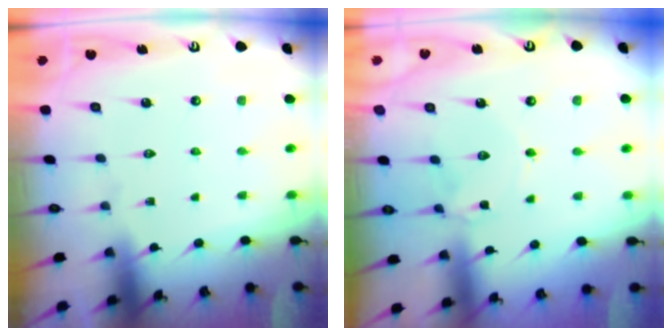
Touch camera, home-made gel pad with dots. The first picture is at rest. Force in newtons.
{"total": 1.8, "press": 1.8, "slide": 0.3}